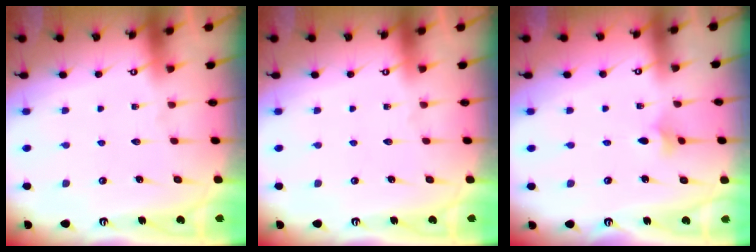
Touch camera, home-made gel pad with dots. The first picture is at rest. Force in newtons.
{"total": 0.0}
{"total": 3.0, "press": 2.9, "slide": 0.8}